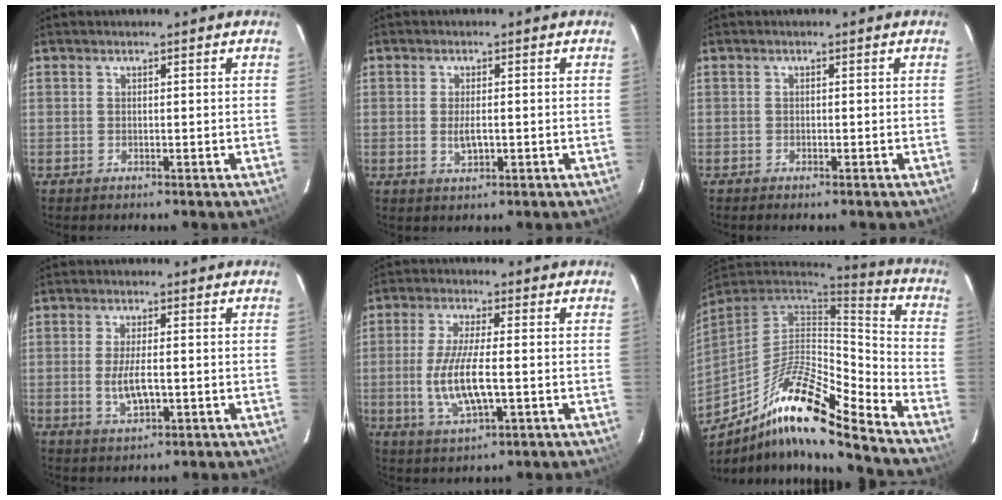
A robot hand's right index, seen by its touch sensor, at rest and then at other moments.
{"total": 3.0, "force": [-0.3, 1.3, 2.7], "torque": [-0.047, -0.002, -0.003]}
{"total": 1.5, "force": [-1.0, 0.6, 0.9], "torque": [-0.017, -0.005, -0.017]}
{"total": 5.7, "force": [-1.0, 2.0, 5.2], "torque": [-0.104, -0.005, -0.013]}
{"total": 10.8, "force": [-1.8, 3.2, 10.2], "torque": [-0.205, -0.010, -0.031]}
{"total": 21.0, "force": [-13.6, 3.6, 15.6], "torque": [-0.283, -0.018, -0.251]}